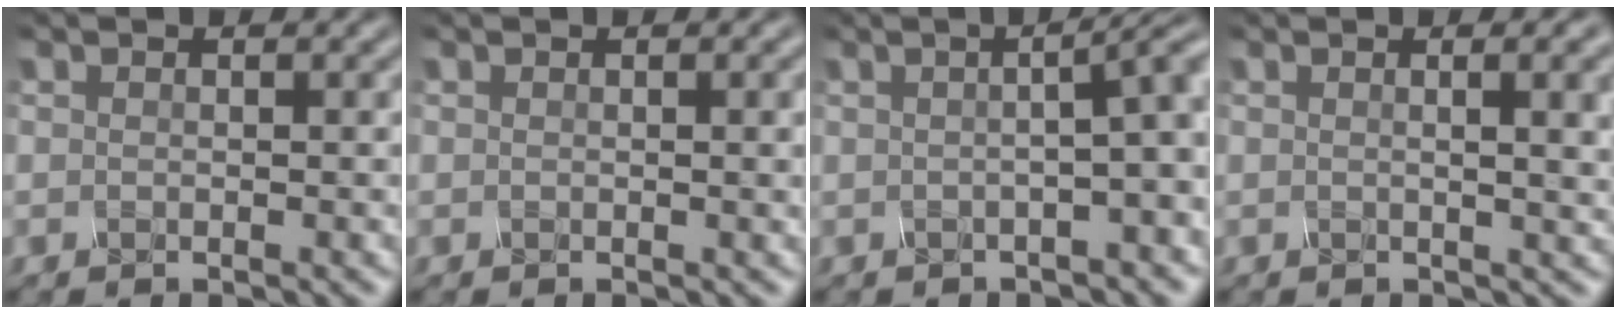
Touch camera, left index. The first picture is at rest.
{"total": 1.5, "force": [0.2, 0.4, 1.5], "torque": [-0.016, 0.004, 0.000]}
{"total": 6.3, "force": [0.3, 2.0, 6.0], "torque": [-0.042, 0.019, -0.001]}
{"total": 6.9, "force": [1.3, 2.9, 6.2], "torque": [-0.033, 0.030, -0.001]}